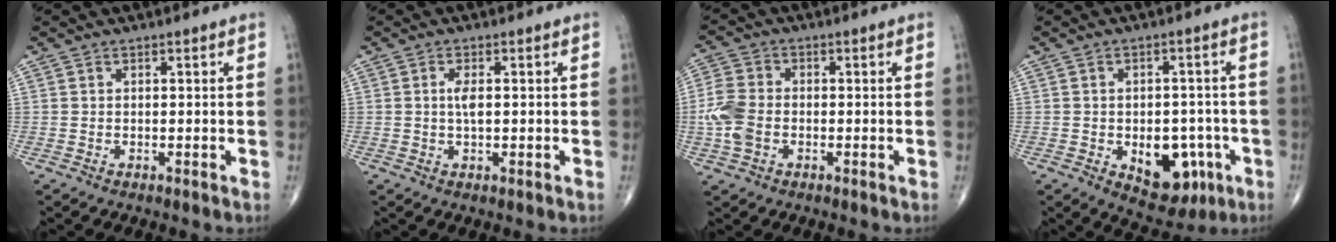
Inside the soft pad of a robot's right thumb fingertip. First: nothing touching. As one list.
[{"total": 2.5, "force": [0.2, 0.9, 2.3], "torque": [-0.046, -0.002, 0.002]}, {"total": 7.0, "force": [-1.5, 4.9, 4.8], "torque": [-0.115, 0.011, -0.037]}, {"total": 11.1, "force": [-3.7, 6.9, 7.9], "torque": [-0.069, 0.019, -0.035]}]